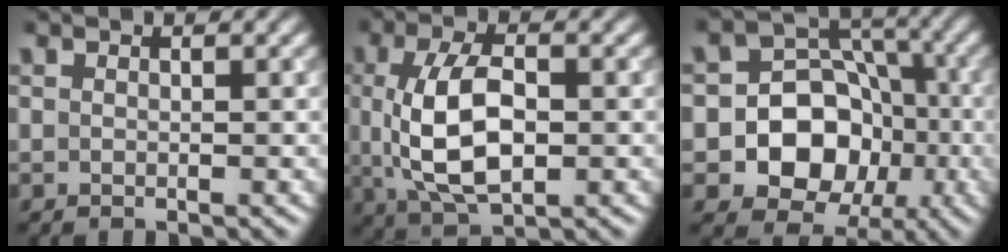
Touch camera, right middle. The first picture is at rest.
{"total": 7.6, "force": [-0.1, 3.7, 6.6], "torque": [-0.134, -0.001, -0.001]}
{"total": 9.7, "force": [-2.5, 8.3, 4.5], "torque": [-0.052, 0.009, -0.073]}